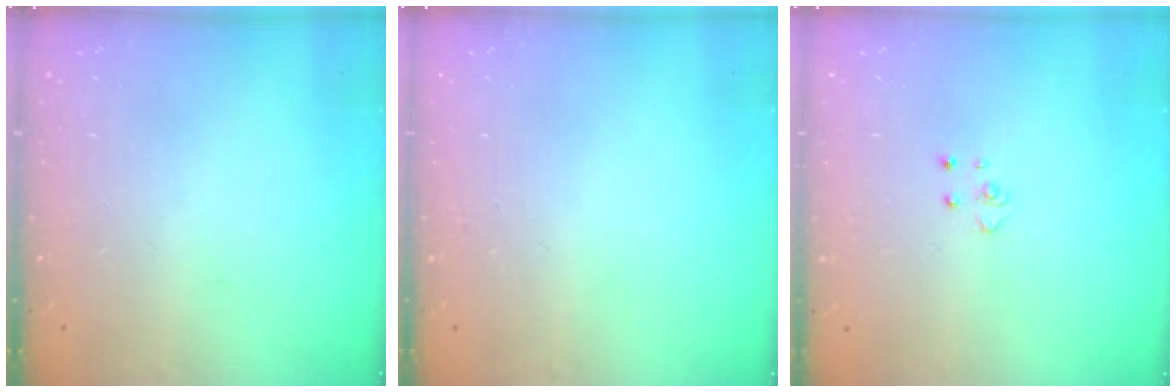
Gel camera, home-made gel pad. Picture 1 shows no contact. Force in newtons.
{"total": 0.0}
{"total": 3.2, "press": 3.2, "slide": 0.4}